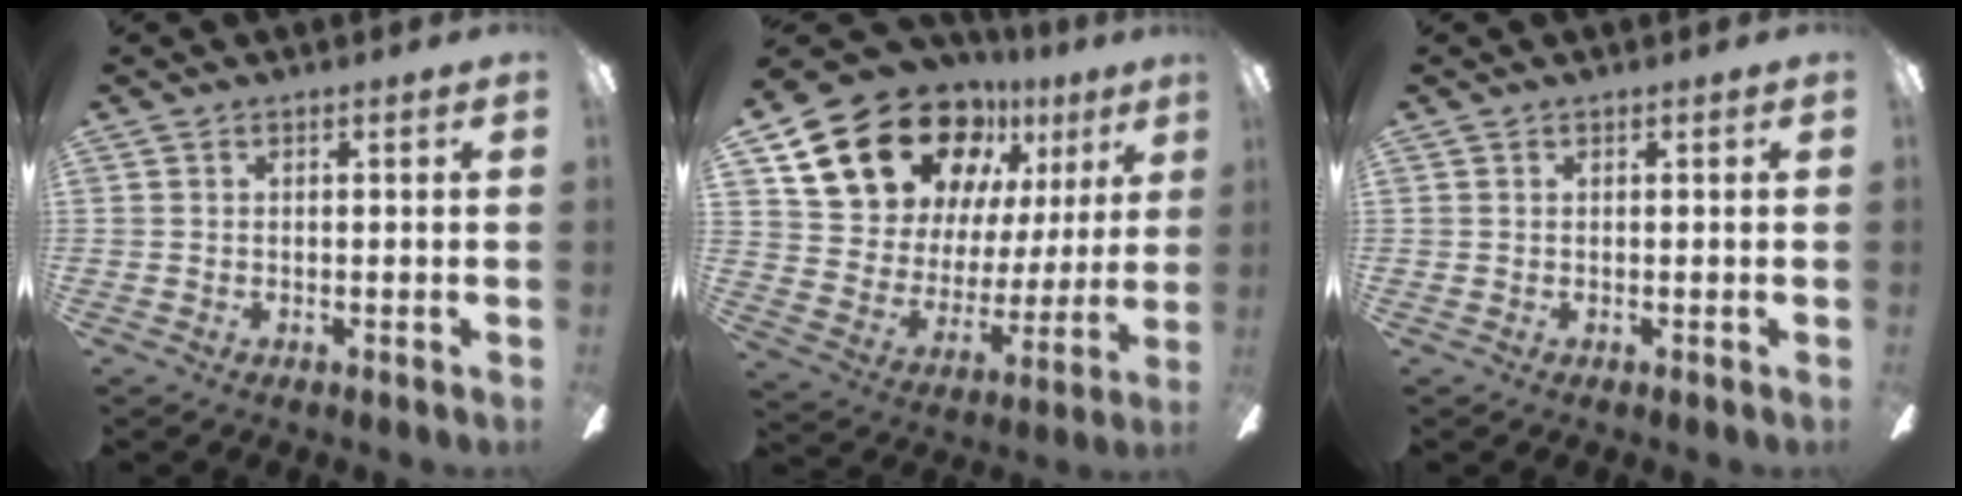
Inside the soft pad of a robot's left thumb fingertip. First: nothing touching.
{"total": 22.0, "force": [14.0, 13.2, 10.8], "torque": [-0.188, -0.076, 0.267]}
{"total": 0.0}